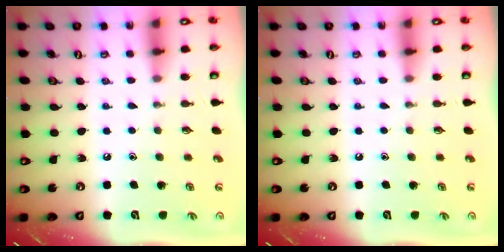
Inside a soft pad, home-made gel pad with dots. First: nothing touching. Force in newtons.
{"total": 0.0}